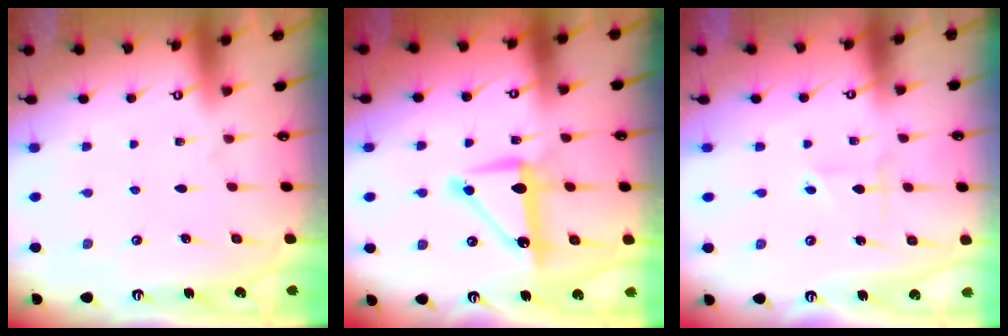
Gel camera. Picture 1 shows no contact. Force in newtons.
{"total": 11.4, "press": 11.4, "slide": 0.8}
{"total": 1.8, "press": 1.7, "slide": 0.6}